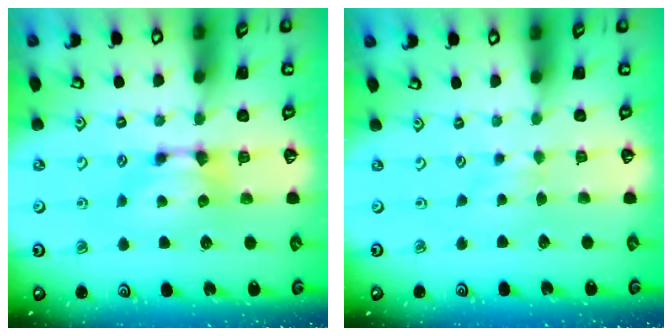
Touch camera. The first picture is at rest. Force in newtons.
{"total": 2.9, "press": 2.8, "slide": 0.6}